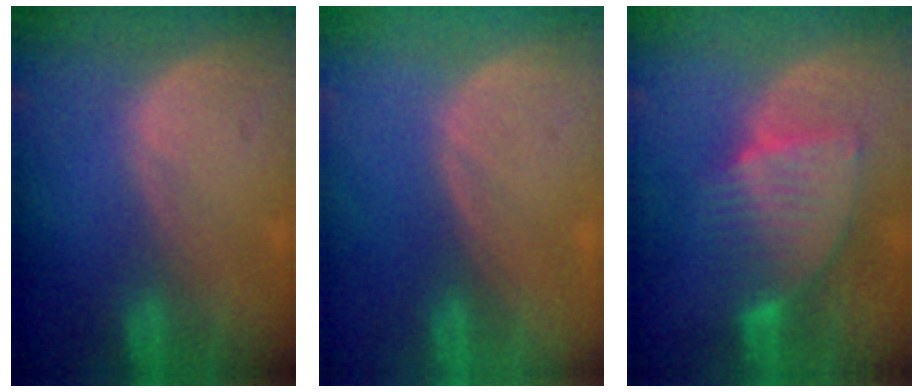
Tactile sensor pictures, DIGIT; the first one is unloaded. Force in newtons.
{"total": 0.0}
{"total": 7.2, "press": 6.8, "slide": 2.3}